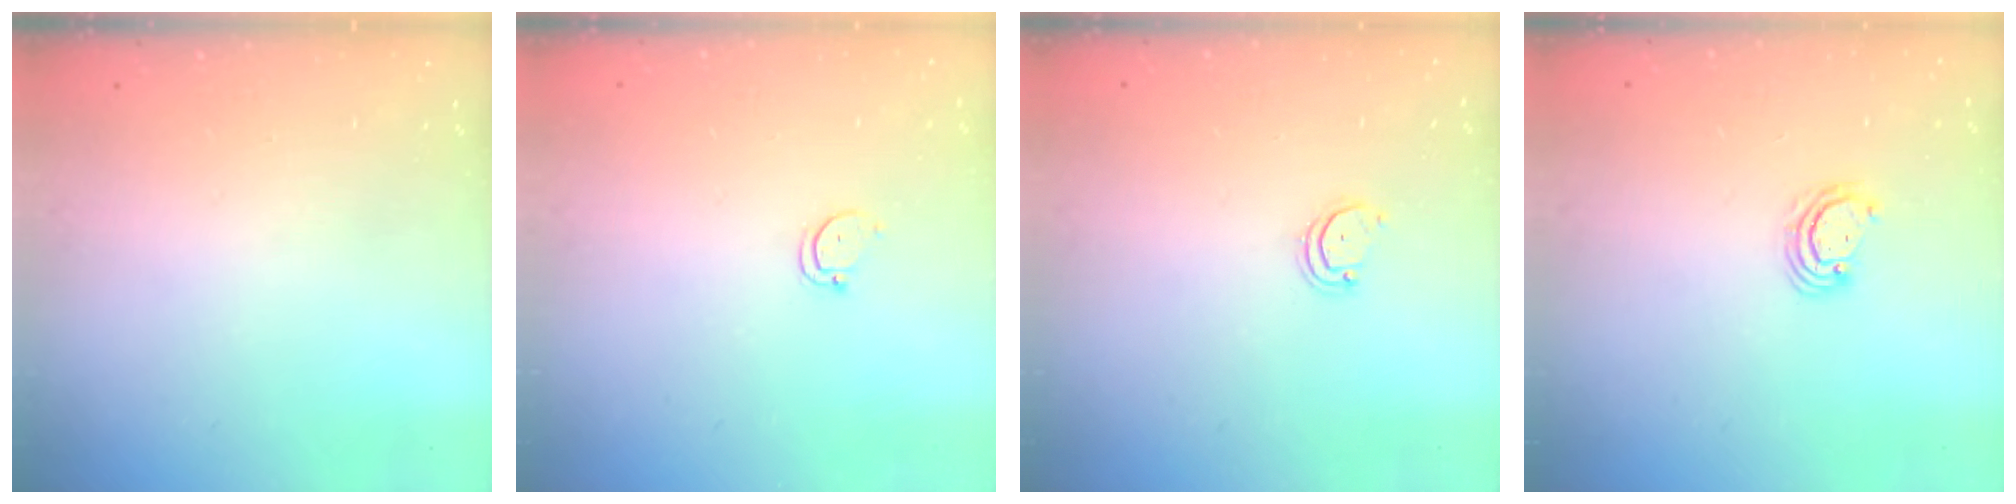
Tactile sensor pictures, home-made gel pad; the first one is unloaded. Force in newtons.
{"total": 2.9, "press": 2.9, "slide": 0.2}
{"total": 2.6, "press": 2.6, "slide": 0.2}
{"total": 3.6, "press": 3.6, "slide": 0.4}